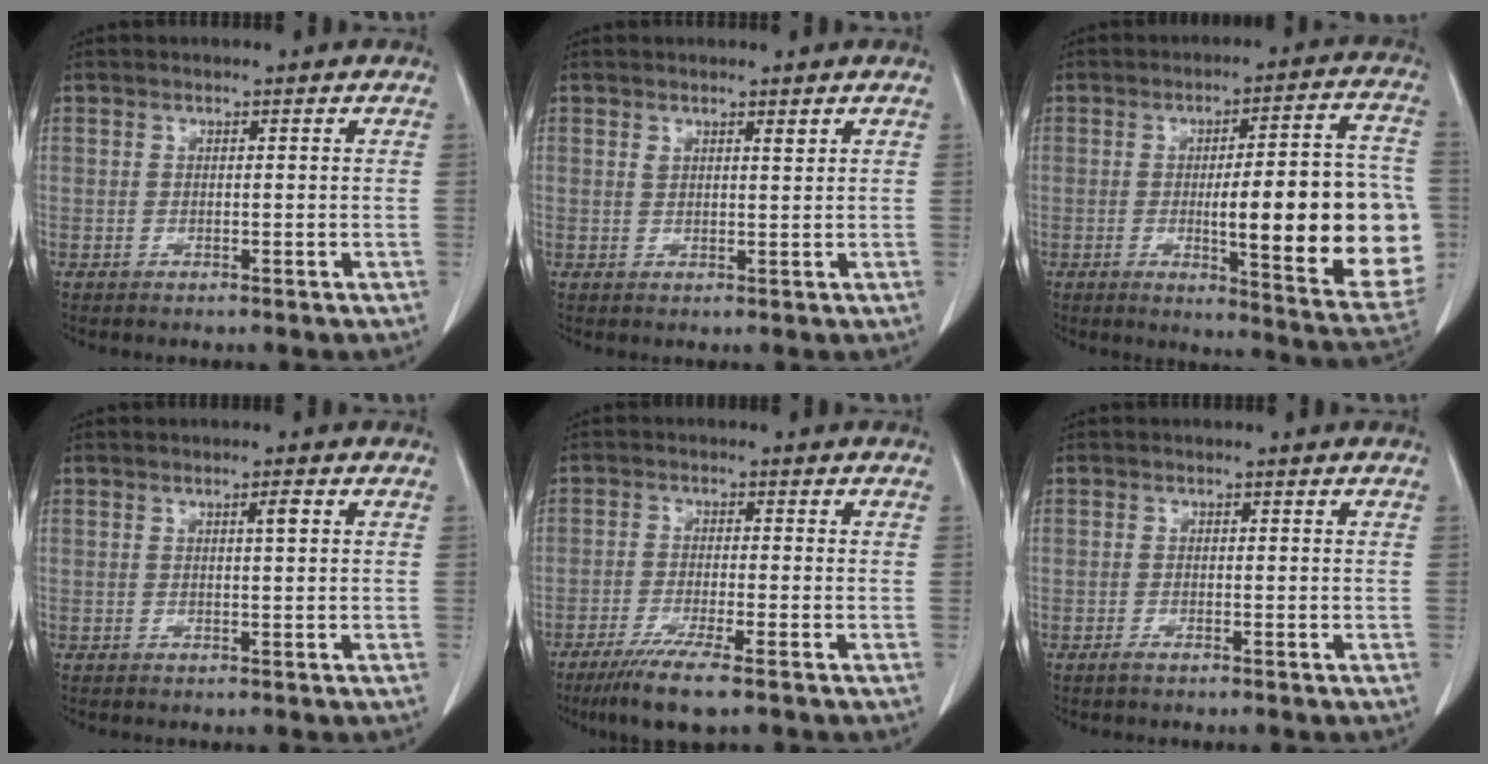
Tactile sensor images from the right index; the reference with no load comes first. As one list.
[{"total": 1.4, "force": [1.0, 0.2, 0.9], "torque": [-0.017, -0.005, 0.019]}, {"total": 21.7, "force": [-2.7, 3.4, 21.2], "torque": [-0.196, 0.017, -0.018]}, {"total": 1.4, "force": [0.5, 0.0, 1.3], "torque": [-0.024, 0.001, 0.008]}, {"total": 6.9, "force": [-4.8, -0.2, 5.0], "torque": [-0.089, -0.019, -0.081]}, {"total": 0.8, "force": [-0.6, 0.1, 0.5], "torque": [-0.012, 0.000, -0.008]}]